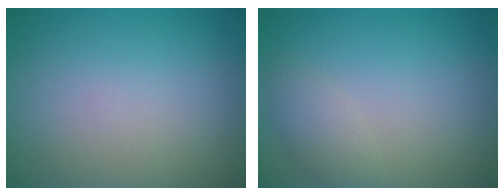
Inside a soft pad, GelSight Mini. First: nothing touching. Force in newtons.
{"total": 1.9, "press": 1.9, "slide": 0.2}